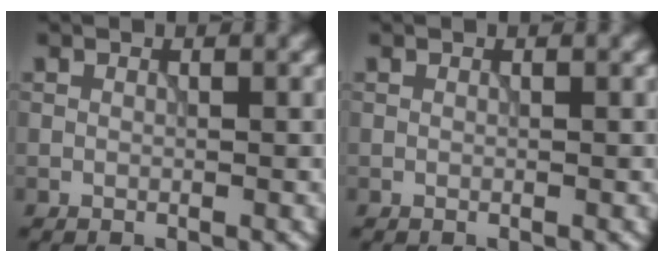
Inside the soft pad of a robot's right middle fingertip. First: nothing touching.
{"total": 0.0}